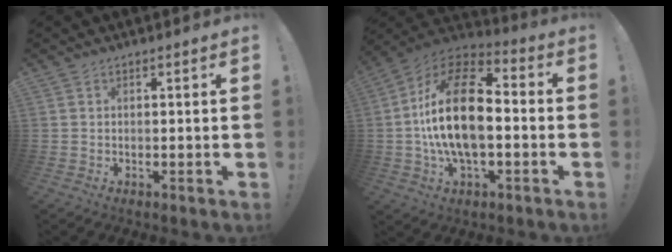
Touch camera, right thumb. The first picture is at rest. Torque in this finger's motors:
{"motor_torque": [0.23, 1.38, 1.96, -0.26, 0.40]}